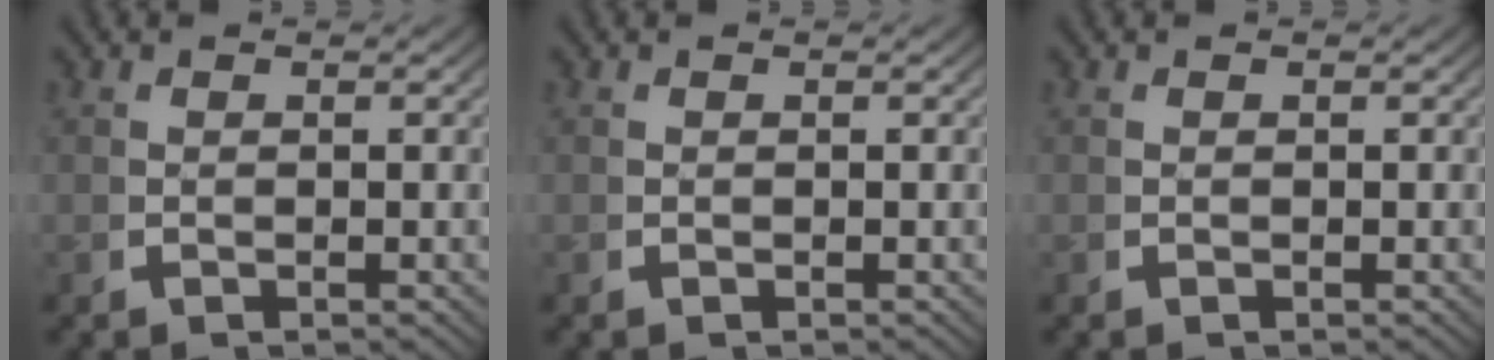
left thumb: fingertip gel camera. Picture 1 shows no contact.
{"total": 0.0}
{"total": 0.0}